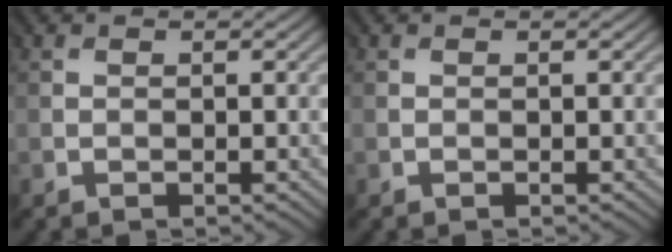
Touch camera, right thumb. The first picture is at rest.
{"total": 0.0}